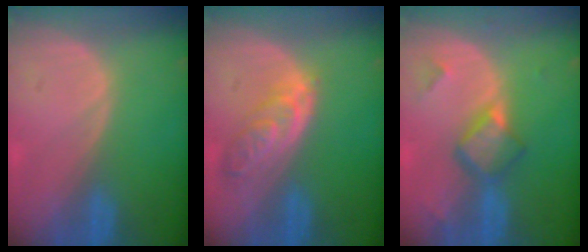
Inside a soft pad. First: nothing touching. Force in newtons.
{"total": 5.5, "press": 5.4, "slide": 0.7}
{"total": 5.7, "press": 4.9, "slide": 3.0}